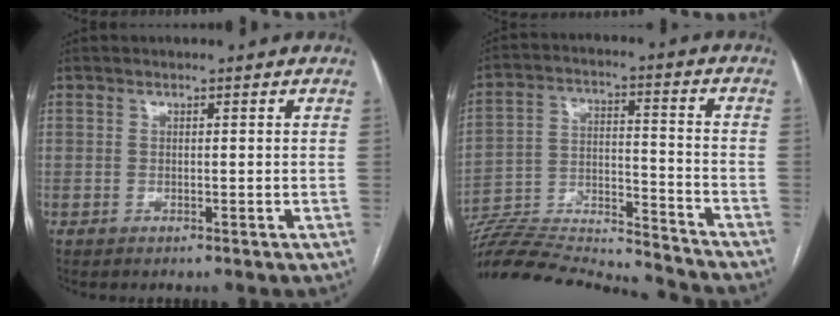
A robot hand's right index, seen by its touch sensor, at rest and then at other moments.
{"total": 25.0, "force": [-23.5, 1.5, 8.3], "torque": [-0.179, -0.015, -0.369]}